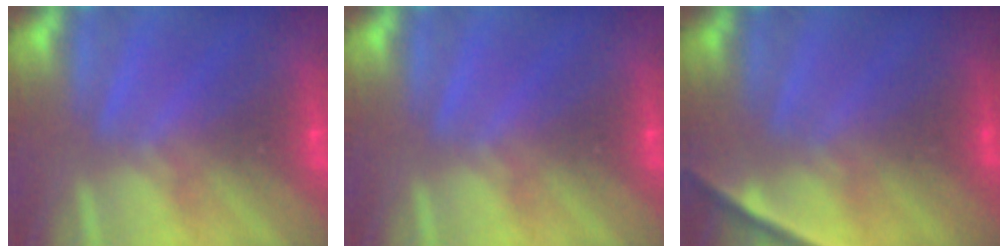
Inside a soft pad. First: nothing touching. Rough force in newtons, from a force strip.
{"total": 0.0}
{"total": 2.1}